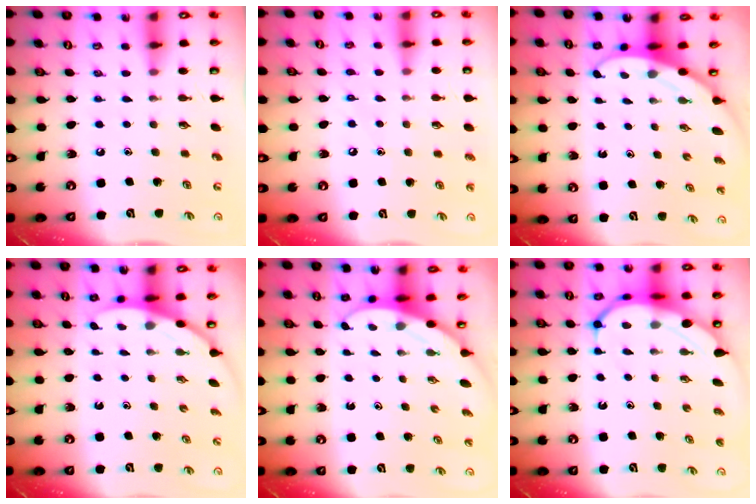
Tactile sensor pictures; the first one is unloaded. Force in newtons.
{"total": 5.5, "press": 5.5, "slide": 0.7}
{"total": 3.7, "press": 3.7, "slide": 0.2}
{"total": 5.0, "press": 4.9, "slide": 0.3}
{"total": 3.9, "press": 3.9, "slide": 0.2}
{"total": 9.3, "press": 9.2, "slide": 0.8}